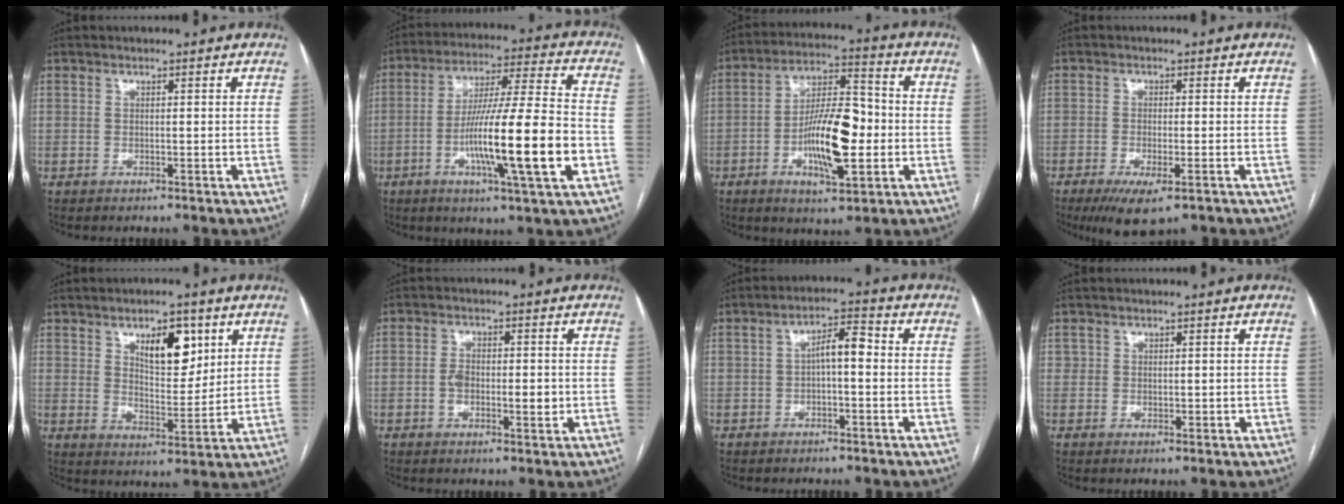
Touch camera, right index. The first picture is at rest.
{"total": 18.1, "force": [-4.8, 0.3, 17.4], "torque": [-0.299, -0.007, -0.081]}
{"total": 13.4, "force": [-2.7, 4.0, 12.5], "torque": [-0.226, 0.012, -0.043]}
{"total": 6.3, "force": [-3.8, 1.5, 4.8], "torque": [-0.082, -0.016, -0.059]}
{"total": 8.8, "force": [4.4, 3.7, 6.7], "torque": [-0.105, -0.001, 0.076]}
{"total": 5.0, "force": [-0.6, 2.3, 4.3], "torque": [-0.077, 0.004, -0.008]}
{"total": 4.6, "force": [-0.1, 1.4, 4.4], "torque": [-0.073, 0.023, -0.002]}
{"total": 1.4, "force": [0.6, 1.3, 0.3], "torque": [0.000, 0.001, 0.012]}